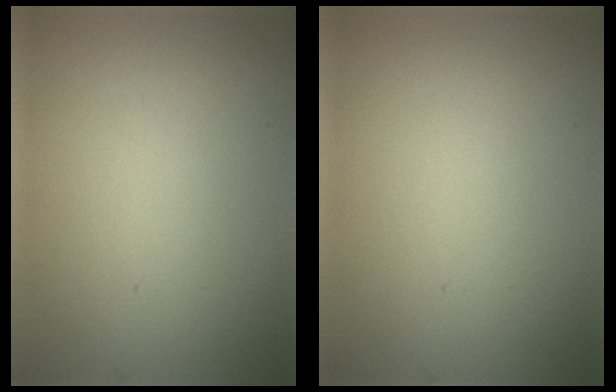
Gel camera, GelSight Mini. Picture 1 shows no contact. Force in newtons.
{"total": 0.0}